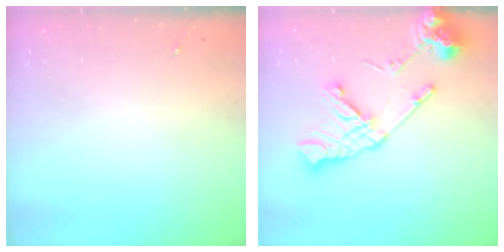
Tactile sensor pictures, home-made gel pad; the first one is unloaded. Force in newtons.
{"total": 16.3, "press": 16.2, "slide": 2.1}